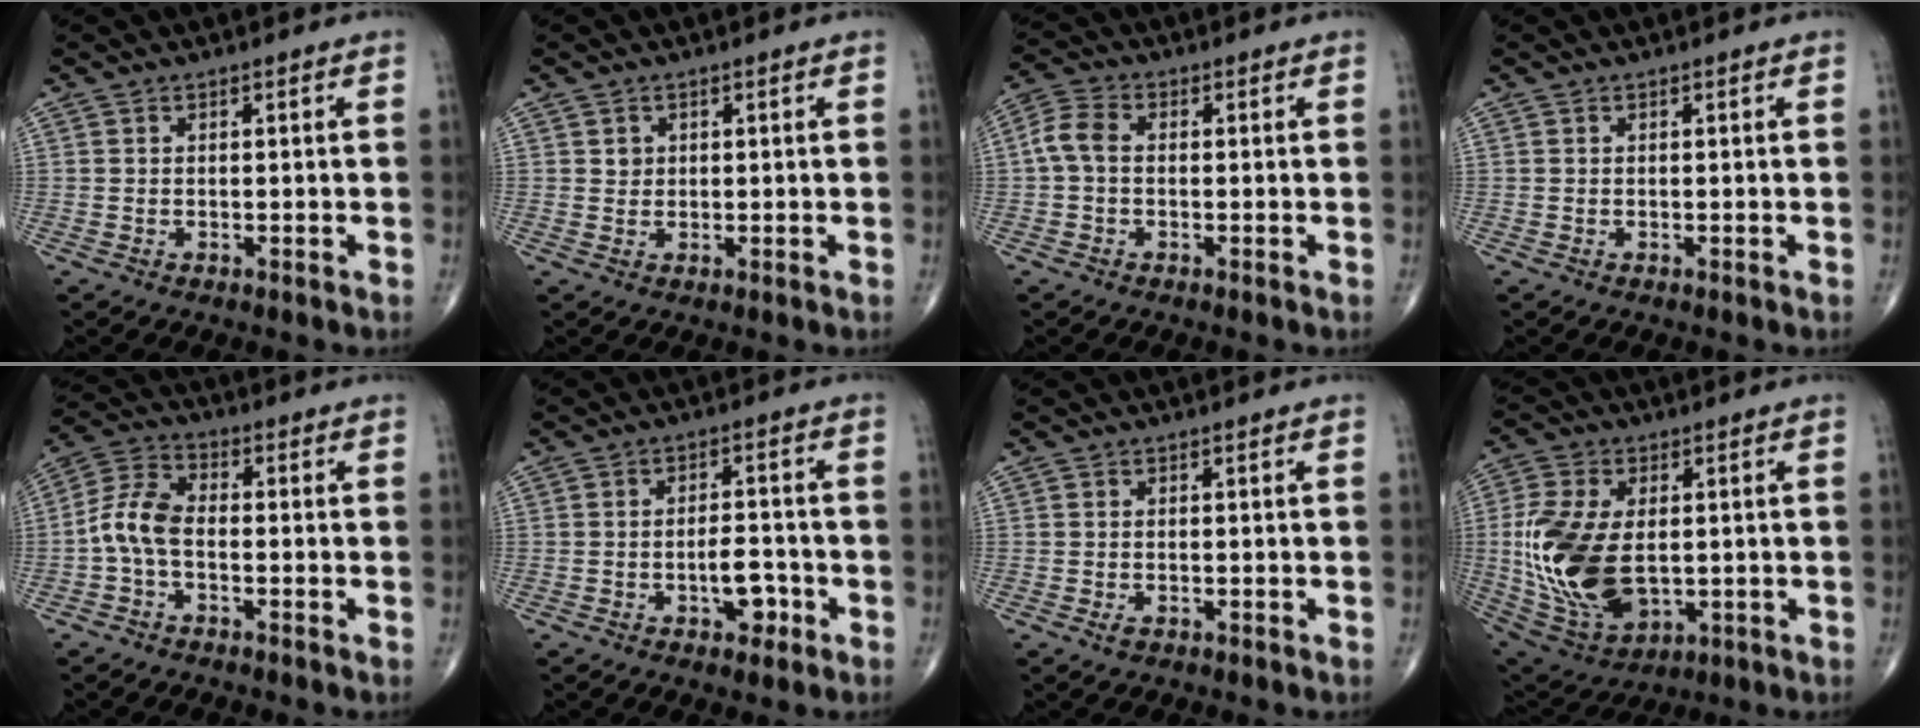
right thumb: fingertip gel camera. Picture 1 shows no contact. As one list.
[{"total": 1.5, "force": [0.5, 1.3, 0.4], "torque": [0.001, -0.001, 0.007]}, {"total": 4.8, "force": [-0.1, 3.2, 3.6], "torque": [-0.077, 0.014, -0.012]}, {"total": 0.0}, {"total": 7.2, "force": [-1.7, 3.9, 5.8], "torque": [-0.123, 0.028, -0.045]}, {"total": 5.6, "force": [-2.3, 2.9, 4.2], "torque": [-0.048, 0.020, -0.034]}, {"total": 1.3, "force": [-0.6, 0.7, 0.8], "torque": [-0.019, 0.002, -0.010]}, {"total": 18.8, "force": [-0.4, 11.1, 15.2], "torque": [-0.314, -0.013, 0.011]}]